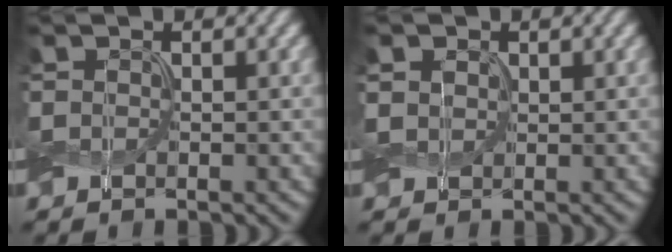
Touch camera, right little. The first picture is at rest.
{"total": 1.4, "force": [0.4, 1.2, 0.6], "torque": [-0.017, 0.000, 0.004]}